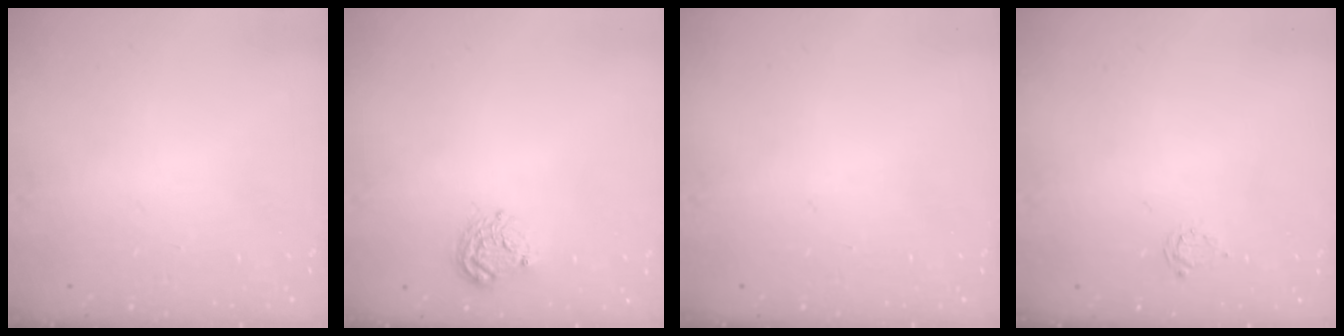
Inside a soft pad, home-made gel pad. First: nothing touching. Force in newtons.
{"total": 7.5, "press": 7.5, "slide": 0.5}
{"total": 0.0}
{"total": 2.8, "press": 2.8, "slide": 0.3}